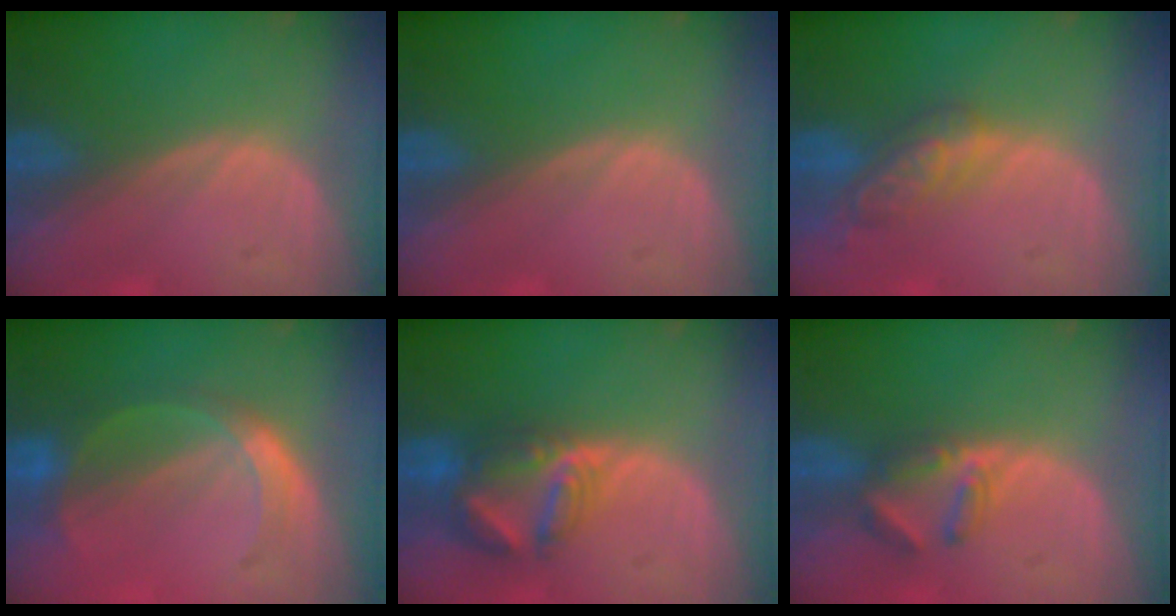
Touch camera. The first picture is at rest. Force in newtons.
{"total": 0.0}
{"total": 5.7, "press": 5.0, "slide": 2.7}
{"total": 5.1, "press": 5.0, "slide": 0.7}
{"total": 6.8, "press": 6.6, "slide": 1.7}
{"total": 4.1, "press": 3.9, "slide": 1.1}